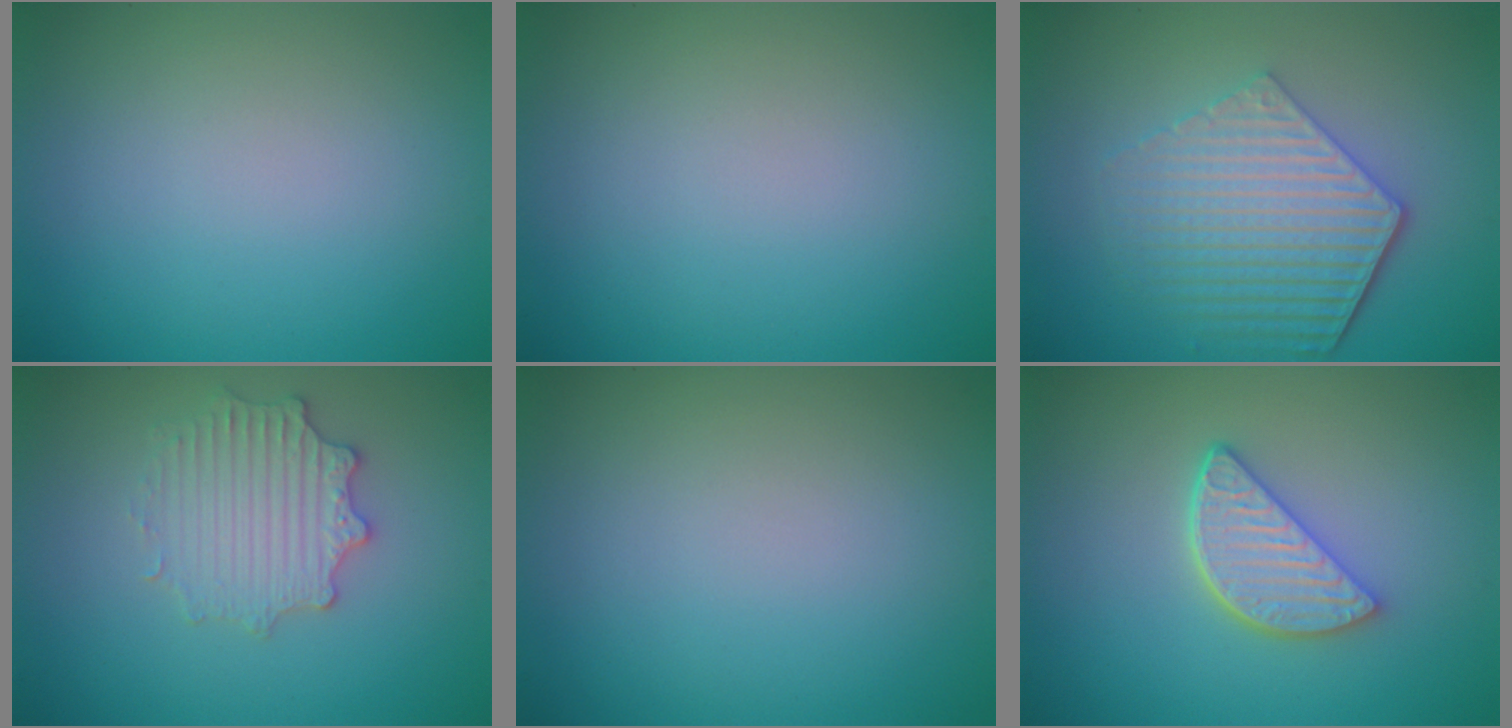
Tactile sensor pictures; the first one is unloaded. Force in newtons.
{"total": 0.0}
{"total": 5.9, "press": 4.4, "slide": 3.9}
{"total": 2.9, "press": 2.9, "slide": 0.6}
{"total": 0.0}
{"total": 4.0, "press": 3.2, "slide": 2.4}